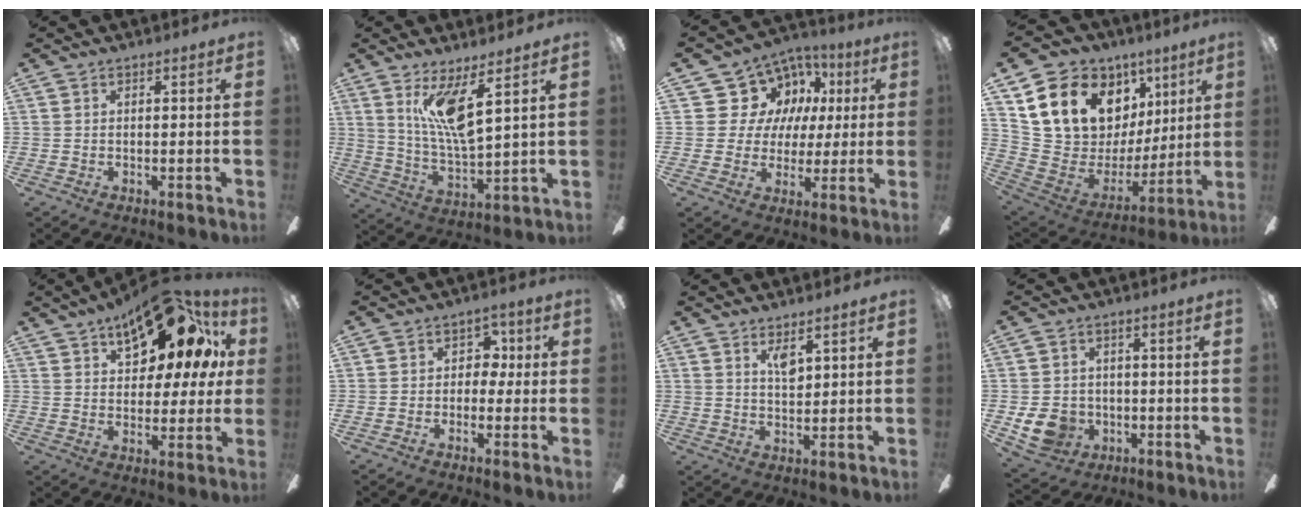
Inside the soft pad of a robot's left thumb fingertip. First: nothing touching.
{"total": 12.0, "force": [6.9, 2.6, 9.5], "torque": [-0.190, -0.023, 0.121]}
{"total": 11.7, "force": [3.3, 11.0, 2.7], "torque": [-0.061, -0.007, 0.071]}
{"total": 20.3, "force": [10.6, 14.1, 10.1], "torque": [-0.177, -0.042, 0.210]}
{"total": 19.8, "force": [10.7, 9.2, 13.9], "torque": [-0.189, -0.051, 0.172]}
{"total": 4.7, "force": [-0.8, 4.0, 2.4], "torque": [-0.035, 0.018, -0.019]}
{"total": 4.3, "force": [2.7, 1.5, 3.1], "torque": [-0.051, -0.007, 0.042]}
{"total": 9.1, "force": [-3.0, 7.6, 4.0], "torque": [-0.105, 0.015, -0.055]}